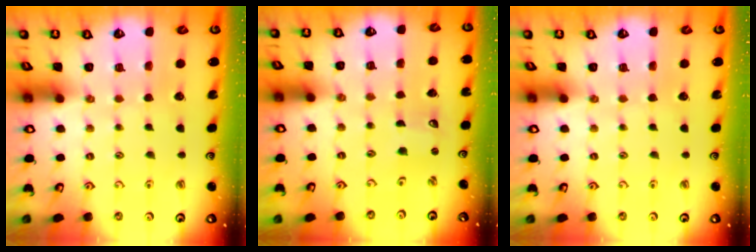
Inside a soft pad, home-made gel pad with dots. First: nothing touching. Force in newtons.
{"total": 0.0}
{"total": 0.0}